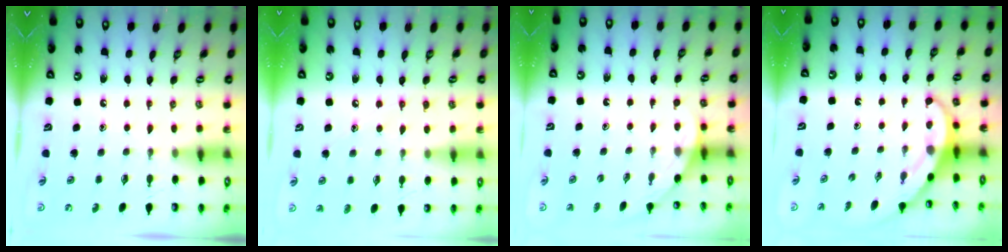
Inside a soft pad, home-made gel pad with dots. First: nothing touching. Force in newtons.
{"total": 7.2, "press": 7.1, "slide": 0.8}
{"total": 2.2, "press": 2.2, "slide": 0.0}
{"total": 3.7, "press": 3.7, "slide": 0.4}